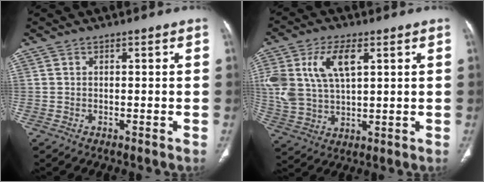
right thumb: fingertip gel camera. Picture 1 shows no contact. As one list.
[{"total": 13.6, "force": [4.6, 7.1, 10.6], "torque": [-0.228, 0.000, 0.096]}]